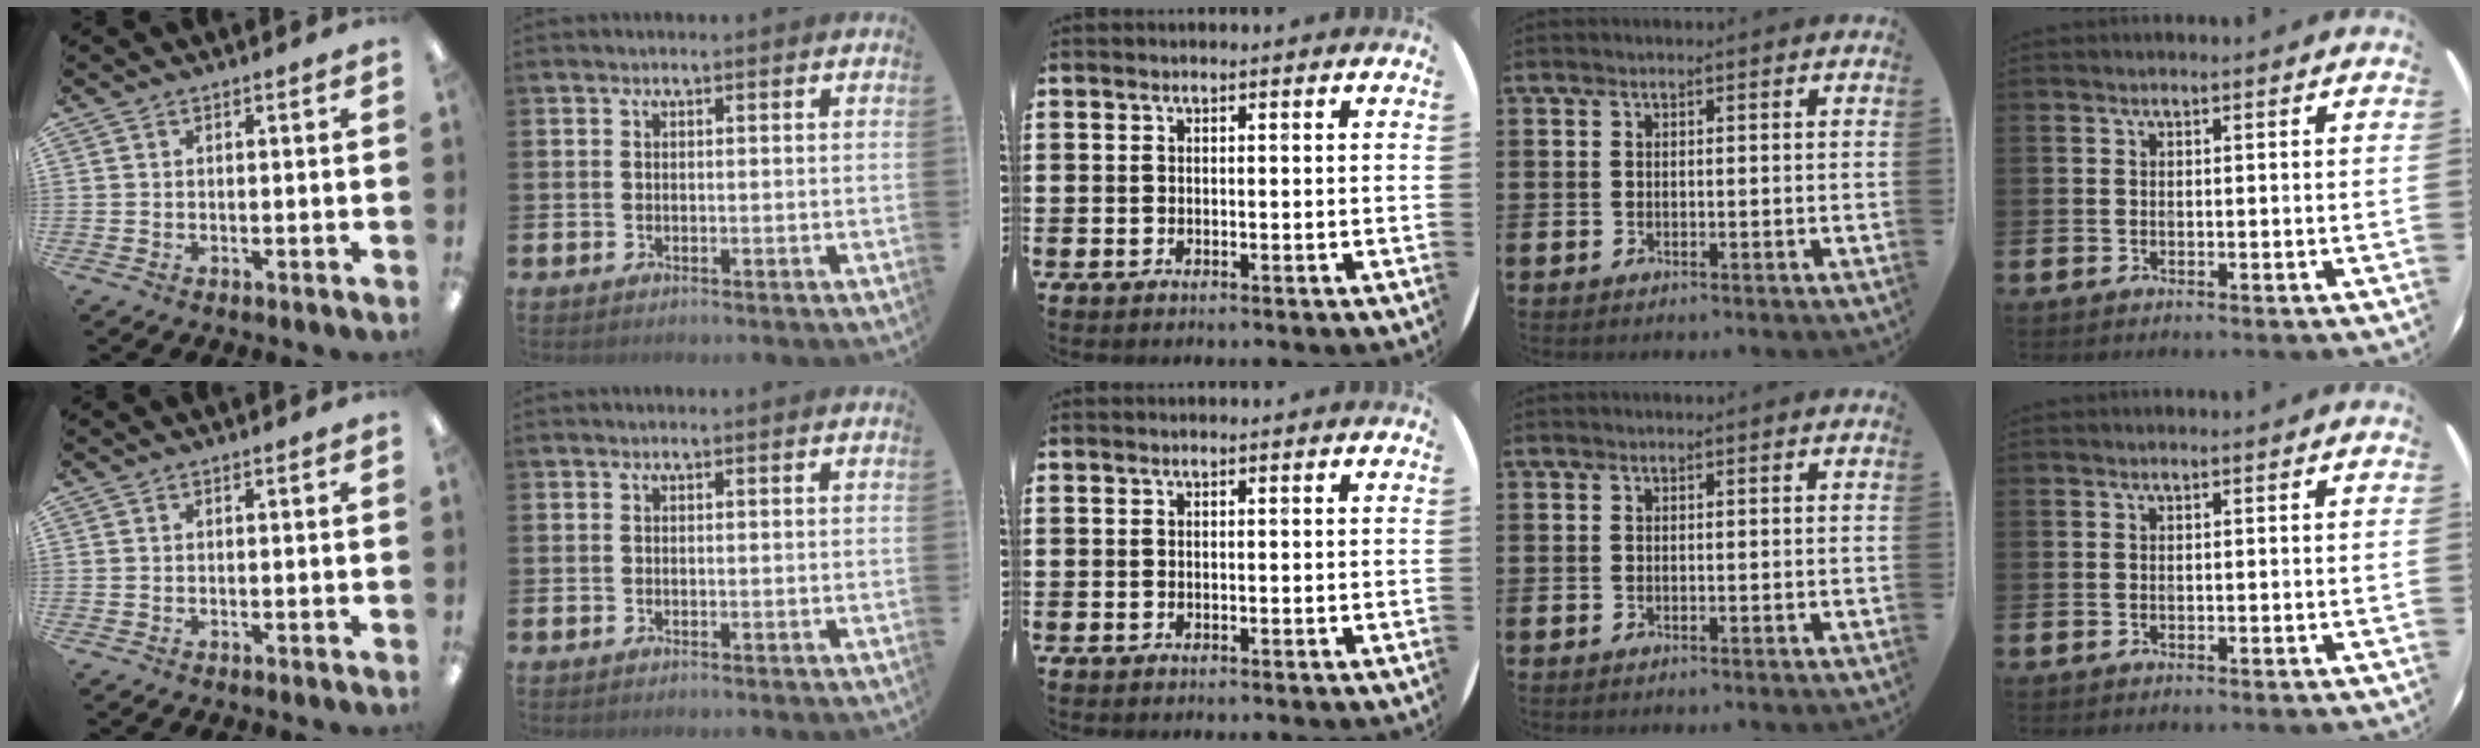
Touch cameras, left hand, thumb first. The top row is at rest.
{}